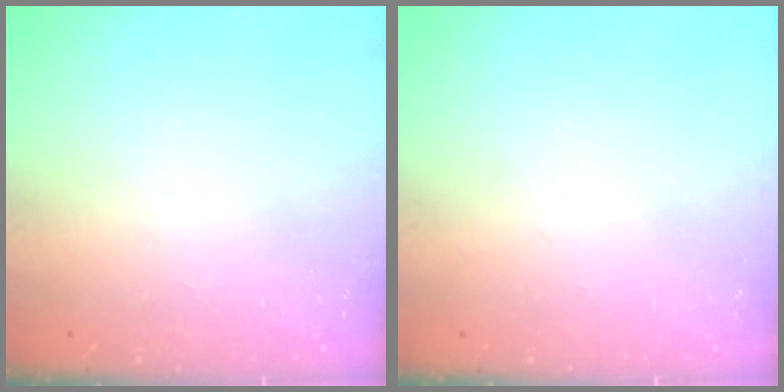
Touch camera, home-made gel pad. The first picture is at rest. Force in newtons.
{"total": 0.0}